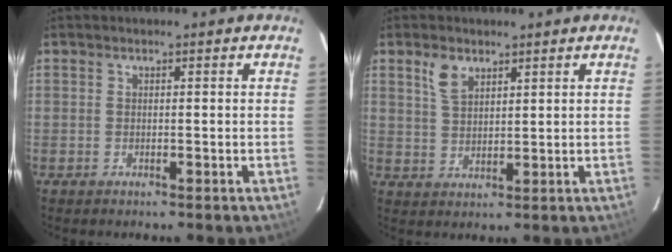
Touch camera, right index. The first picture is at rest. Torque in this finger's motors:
{"motor_torque": [0.05, 0.04, 0.07, 0.04]}